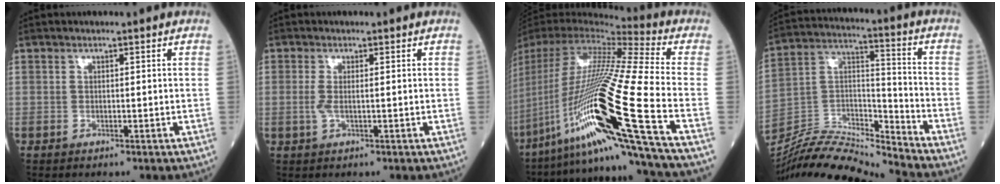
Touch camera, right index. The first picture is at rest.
{"total": 1.8, "force": [-0.1, 0.3, 1.8], "torque": [-0.045, -0.002, -0.002]}
{"total": 29.9, "force": [-12.1, -0.6, 27.4], "torque": [-0.514, -0.043, -0.222]}
{"total": 17.0, "force": [-16.5, -0.8, 4.1], "torque": [-0.076, 0.029, -0.300]}